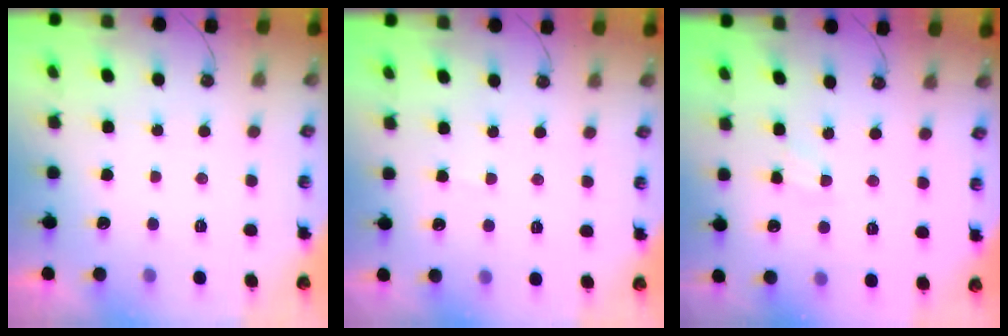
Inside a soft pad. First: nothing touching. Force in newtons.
{"total": 2.8, "press": 2.8, "slide": 0.4}
{"total": 1.1, "press": 1.0, "slide": 0.2}